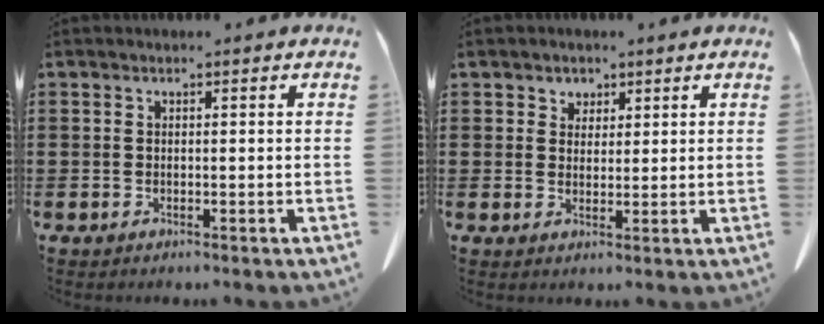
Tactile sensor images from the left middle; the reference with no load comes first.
{"total": 2.2, "force": [1.6, 1.5, 0.0], "torque": [-0.010, 0.007, 0.031]}